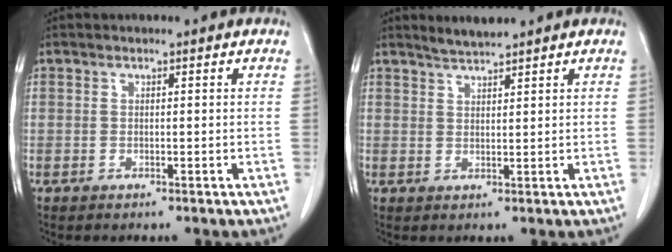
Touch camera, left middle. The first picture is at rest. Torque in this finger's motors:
{"motor_torque": [0.12, -0.06, -0.10, 0.02]}